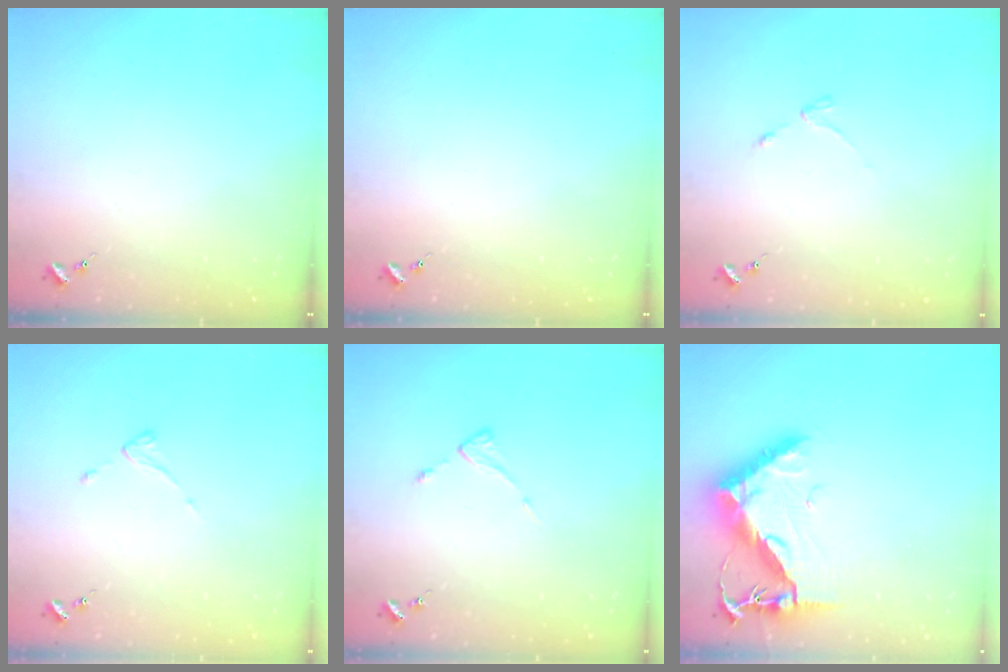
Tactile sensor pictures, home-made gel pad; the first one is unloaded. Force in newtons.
{"total": 0.0}
{"total": 3.0, "press": 2.9, "slide": 0.5}
{"total": 3.8, "press": 3.7, "slide": 0.2}
{"total": 3.6, "press": 3.6, "slide": 0.4}
{"total": 13.2, "press": 13.2, "slide": 1.2}